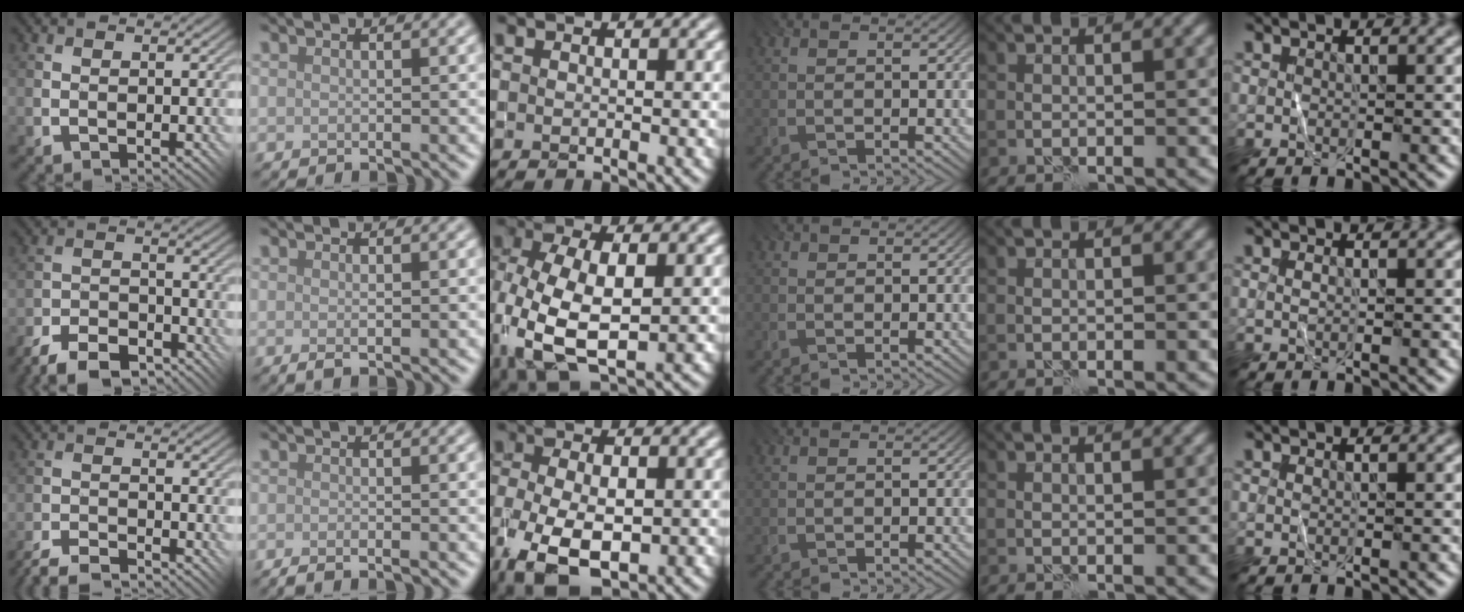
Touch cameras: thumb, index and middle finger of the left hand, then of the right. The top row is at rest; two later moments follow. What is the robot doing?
{"motion": "fold", "object": "shorts"}